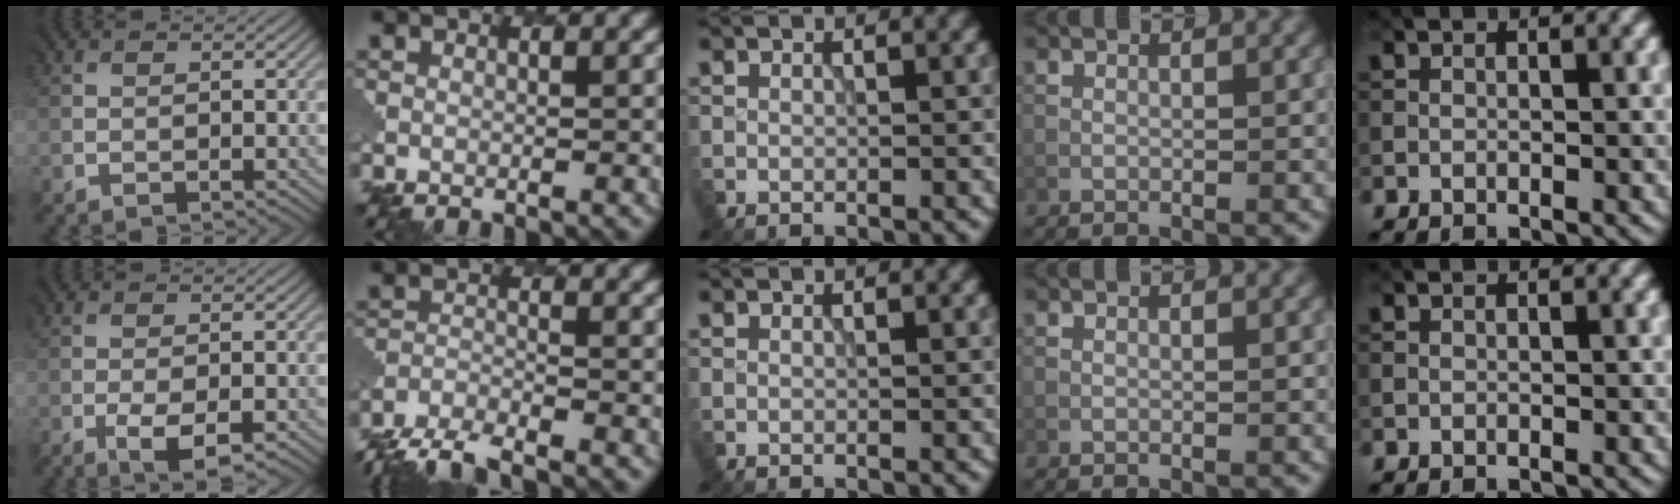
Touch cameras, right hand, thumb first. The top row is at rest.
{"thumb": {"total": 4.3, "force": [-2.4, 1.4, 3.2], "torque": [-0.066, -0.008, -0.041]}, "index": {"total": 6.2, "force": [-5.8, 1.1, 2.0], "torque": [-0.043, -0.017, -0.102]}}